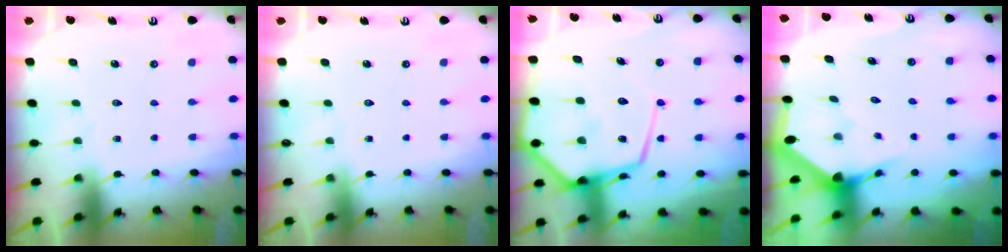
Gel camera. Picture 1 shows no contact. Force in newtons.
{"total": 0.0}
{"total": 17.3, "press": 17.2, "slide": 1.8}
{"total": 2.9, "press": 2.9, "slide": 0.1}